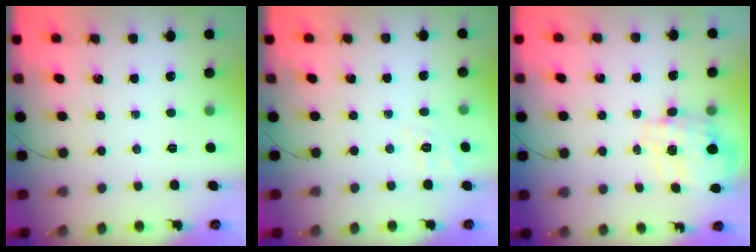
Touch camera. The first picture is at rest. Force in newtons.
{"total": 2.1, "press": 0.4, "slide": 2.1}
{"total": 2.8, "press": 2.6, "slide": 1.1}